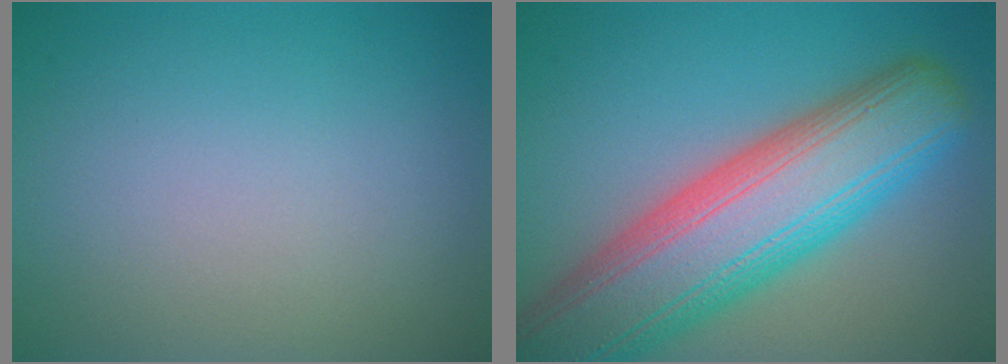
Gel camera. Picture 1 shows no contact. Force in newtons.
{"total": 12.4, "press": 12.4, "slide": 0.7}